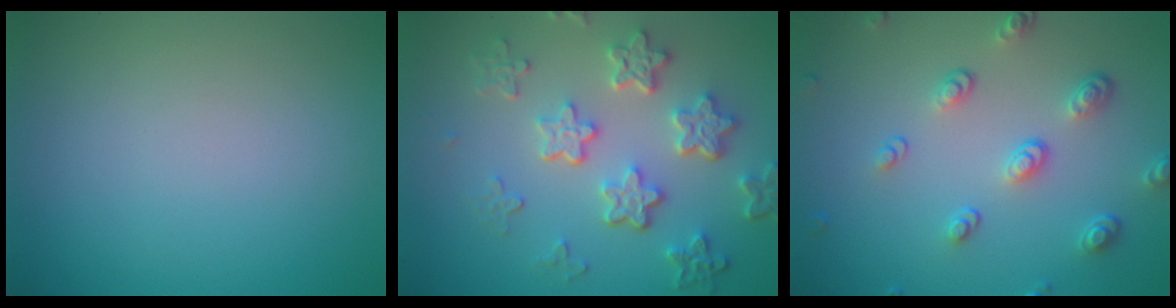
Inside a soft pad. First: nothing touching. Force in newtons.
{"total": 5.7, "press": 4.3, "slide": 3.7}
{"total": 3.6, "press": 2.7, "slide": 2.4}